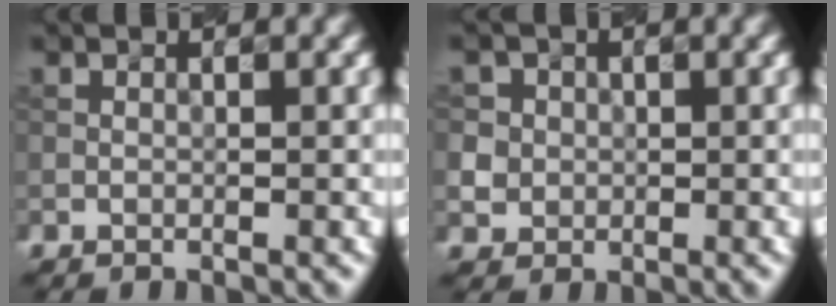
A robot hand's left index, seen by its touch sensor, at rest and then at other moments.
{"total": 3.9, "force": [1.1, 3.5, 1.2], "torque": [-0.020, 0.014, 0.016]}